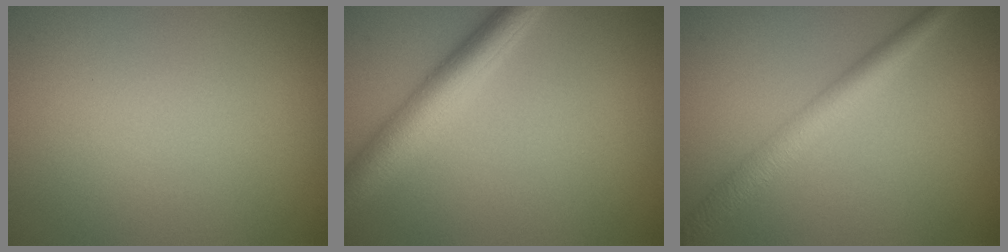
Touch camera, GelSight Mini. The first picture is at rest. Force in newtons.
{"total": 4.0, "press": 4.0, "slide": 0.1}
{"total": 3.5, "press": 3.5, "slide": 0.1}